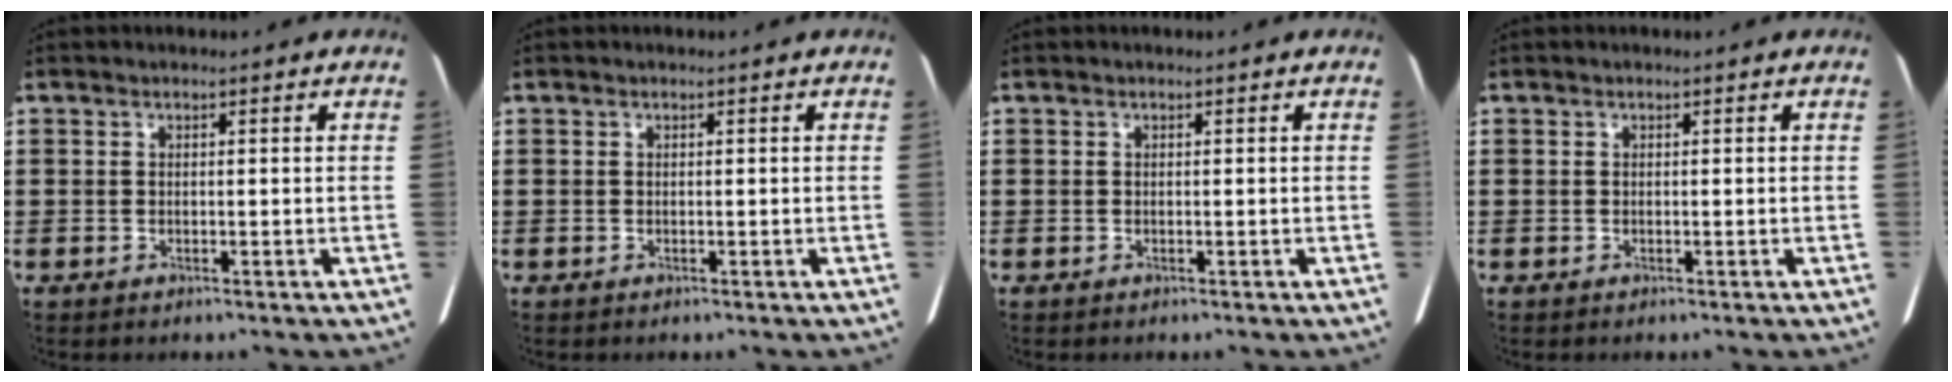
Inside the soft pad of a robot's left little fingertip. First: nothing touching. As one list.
[{"total": 0.0}, {"total": 0.0}, {"total": 0.0}]